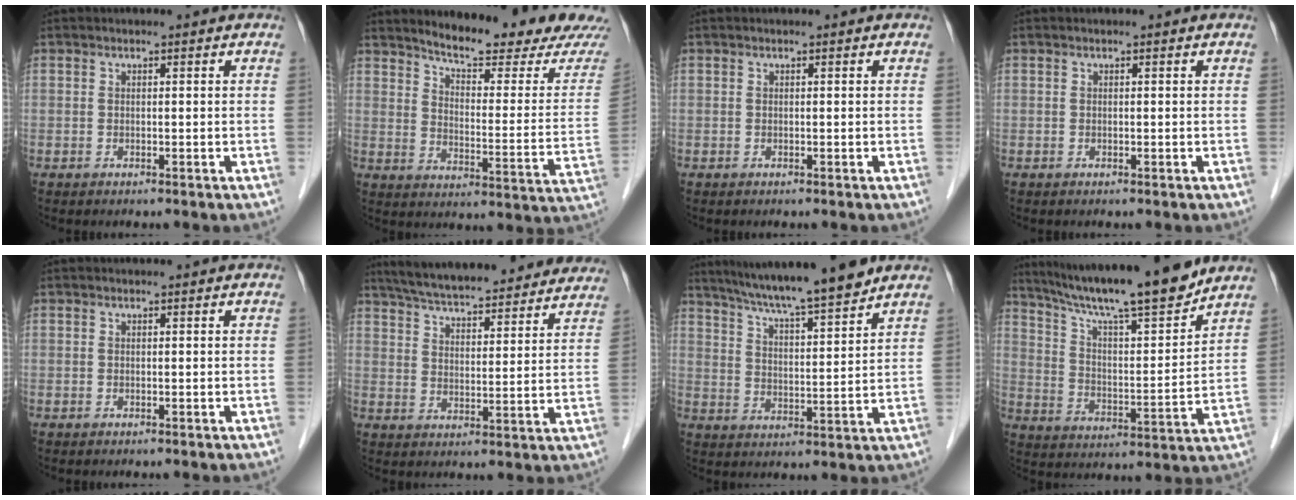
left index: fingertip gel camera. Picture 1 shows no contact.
{"total": 17.4, "force": [16.2, 0.6, 6.2], "torque": [-0.091, -0.077, 0.206]}
{"total": 0.0}
{"total": 0.0}
{"total": 0.0}
{"total": 26.2, "force": [23.6, 4.6, 10.4], "torque": [-0.168, 0.003, 0.312]}
{"total": 13.8, "force": [12.0, -0.2, 6.8], "torque": [-0.113, 0.008, 0.187]}
{"total": 17.9, "force": [15.6, 0.3, 8.9], "torque": [-0.149, 0.000, 0.252]}